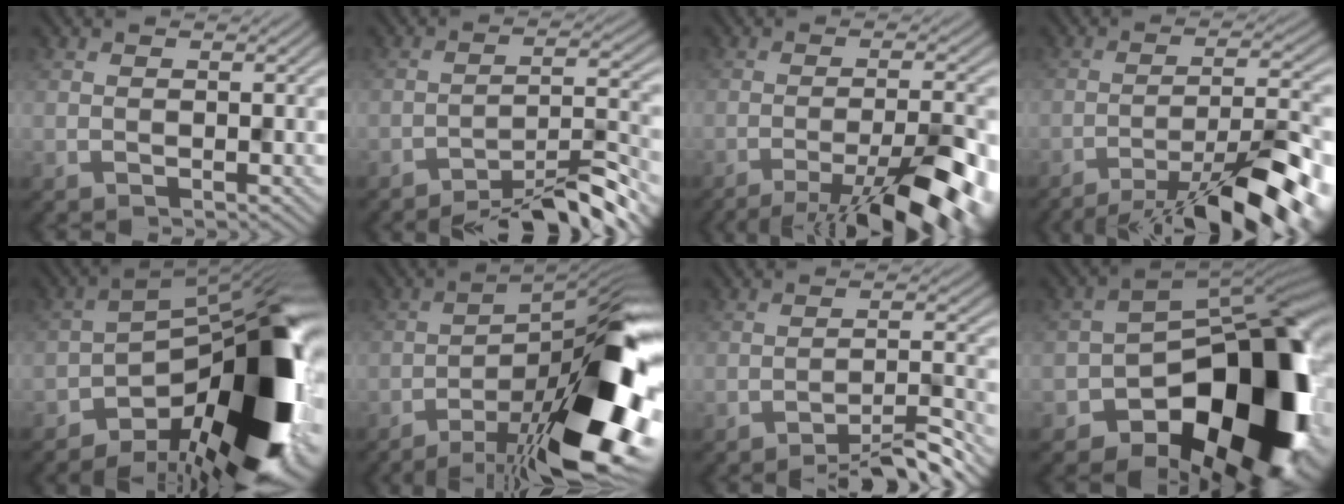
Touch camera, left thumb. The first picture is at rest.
{"total": 7.4, "force": [-6.1, 0.7, 4.1], "torque": [-0.054, 0.024, -0.102]}
{"total": 11.3, "force": [-7.1, 1.5, 8.6], "torque": [-0.135, 0.011, -0.102]}
{"total": 13.1, "force": [-9.5, 2.0, 8.8], "torque": [-0.143, 0.001, -0.134]}
{"total": 18.0, "force": [-8.3, 7.3, 14.2], "torque": [-0.177, -0.007, -0.146]}
{"total": 16.3, "force": [-8.5, 4.5, 13.1], "torque": [-0.175, 0.019, -0.140]}
{"total": 4.6, "force": [-3.9, 0.0, 2.5], "torque": [-0.037, 0.015, -0.065]}
{"total": 19.8, "force": [-8.6, 11.5, 13.6], "torque": [-0.159, -0.017, -0.128]}